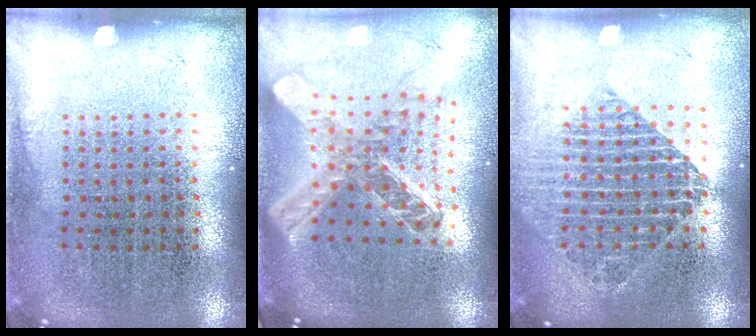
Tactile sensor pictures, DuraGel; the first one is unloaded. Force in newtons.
{"total": 2.5, "press": 1.9, "slide": 1.6}
{"total": 1.8, "press": 1.5, "slide": 0.9}